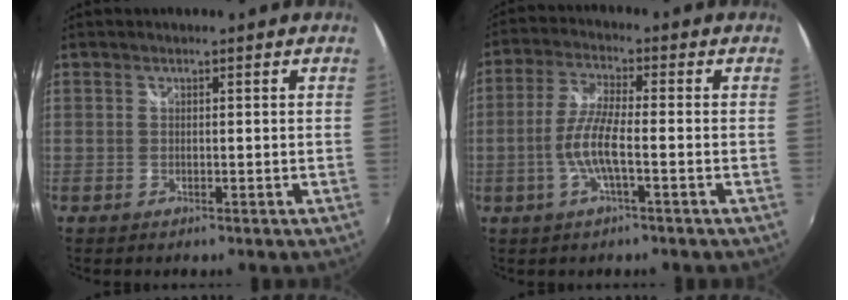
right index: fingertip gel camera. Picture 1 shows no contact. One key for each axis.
{"total": 7.0, "fx": -2.2, "fy": 0.9, "fz": 6.6, "tx": -0.142, "ty": 0.001, "tz": -0.043}